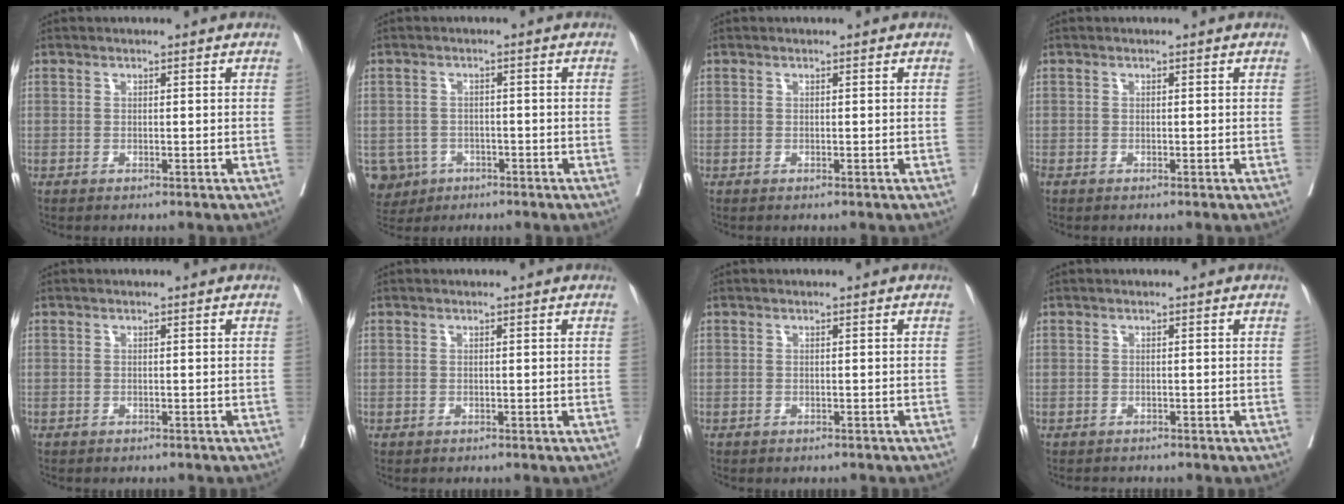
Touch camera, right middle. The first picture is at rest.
{"total": 5.7, "force": [-2.9, 4.8, 0.7], "torque": [-0.018, 0.005, -0.043]}
{"total": 0.0}
{"total": 0.0}
{"total": 0.7, "force": [-0.6, 0.3, 0.0], "torque": [-0.006, 0.002, -0.011]}
{"total": 0.0}
{"total": 0.9, "force": [-0.8, 0.5, 0.1], "torque": [-0.004, 0.002, -0.013]}
{"total": 1.3, "force": [-1.1, 0.6, -0.1], "torque": [-0.007, -0.001, -0.020]}